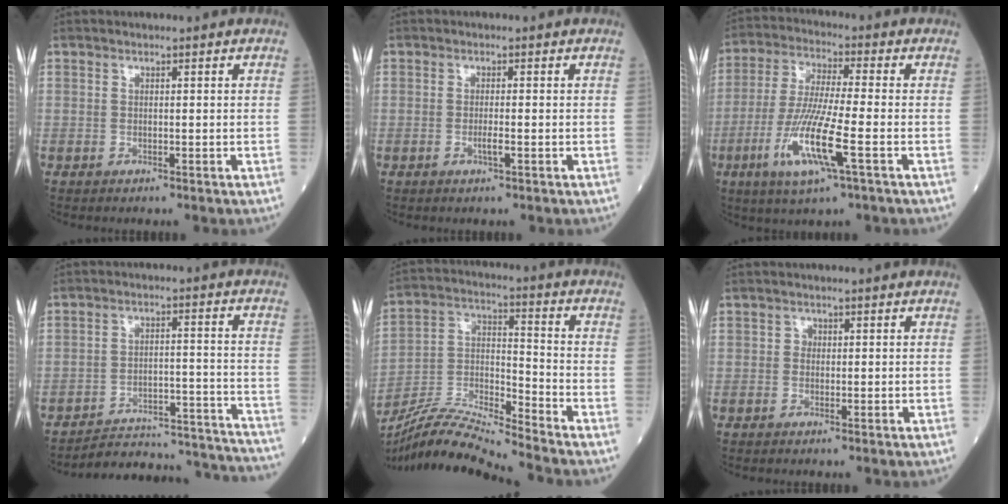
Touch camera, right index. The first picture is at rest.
{"total": 1.5, "force": [-0.5, -0.1, 1.4], "torque": [-0.029, -0.003, -0.010]}
{"total": 11.9, "force": [-4.1, 0.4, 11.1], "torque": [-0.229, -0.019, -0.082]}
{"total": 20.0, "force": [-19.7, 1.9, 2.9], "torque": [-0.014, 0.025, -0.256]}
{"total": 12.7, "force": [-12.0, -1.5, 3.9], "torque": [-0.073, 0.006, -0.229]}
{"total": 0.7, "force": [0.1, 0.7, 0.3], "torque": [0.000, 0.003, -0.001]}